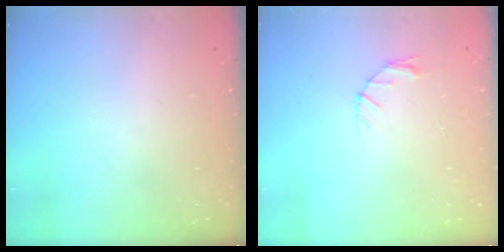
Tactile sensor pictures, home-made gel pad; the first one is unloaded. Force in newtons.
{"total": 3.7, "press": 3.7, "slide": 0.5}